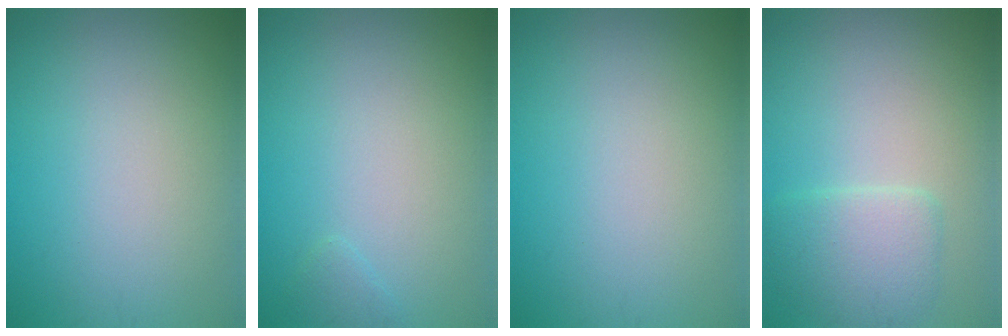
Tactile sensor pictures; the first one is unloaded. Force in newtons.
{"total": 0.6, "press": 0.6, "slide": 0.1}
{"total": 0.0}
{"total": 3.1, "press": 3.1, "slide": 0.2}